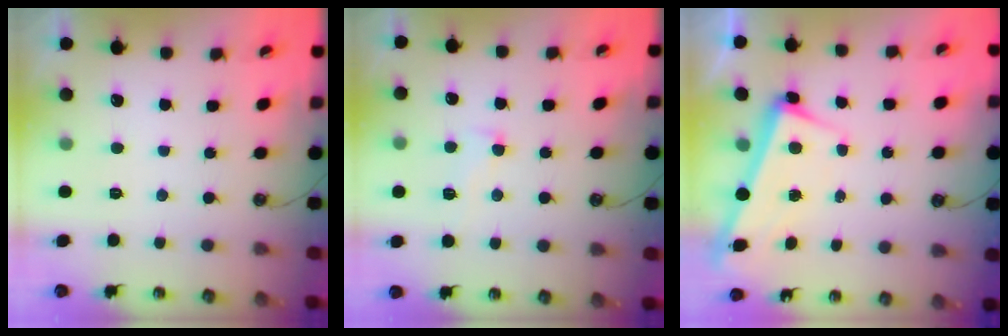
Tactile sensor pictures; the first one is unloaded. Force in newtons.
{"total": 1.4, "press": 1.1, "slide": 0.8}
{"total": 2.5, "press": 2.3, "slide": 1.0}